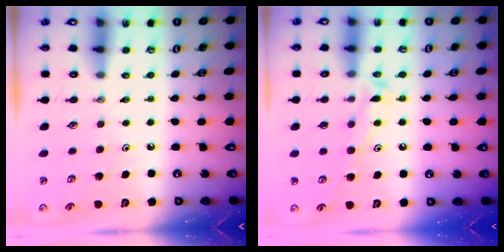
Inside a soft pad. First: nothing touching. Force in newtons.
{"total": 11.9, "press": 11.9, "slide": 0.7}